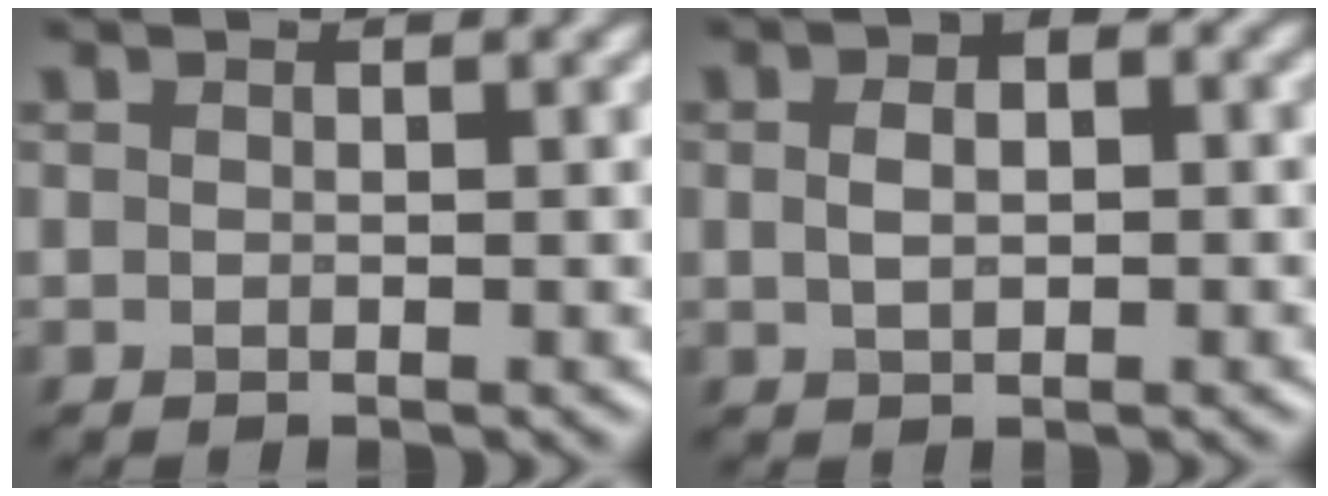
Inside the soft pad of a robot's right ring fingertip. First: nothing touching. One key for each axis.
{"total": 4.0, "fx": 1.0, "fy": 2.4, "fz": 3.0, "tx": -0.037, "ty": 0.014, "tz": 0.001}